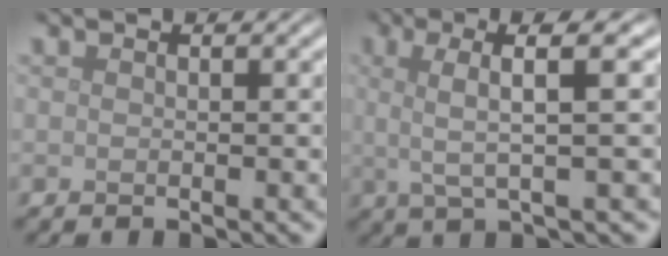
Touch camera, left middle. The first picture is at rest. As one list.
[{"total": 5.5, "force": [1.5, 1.1, 5.2], "torque": [-0.088, 0.016, 0.022]}]